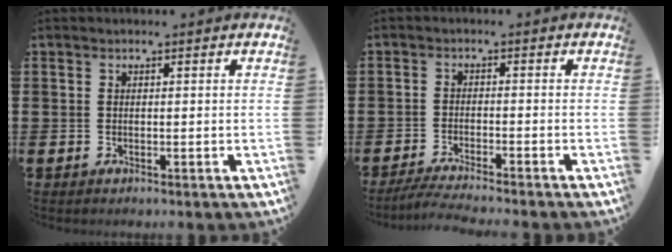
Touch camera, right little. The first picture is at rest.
{"total": 2.7, "force": [-2.4, -0.3, 1.1], "torque": [-0.015, -0.001, -0.046]}